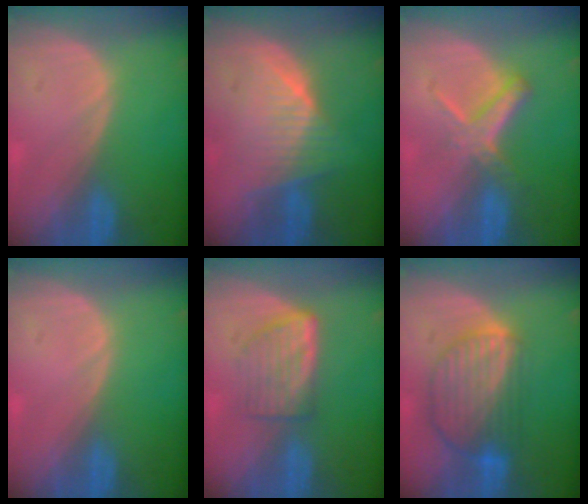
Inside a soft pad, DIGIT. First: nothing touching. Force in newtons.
{"total": 6.9, "press": 6.3, "slide": 2.7}
{"total": 5.6, "press": 5.1, "slide": 2.4}
{"total": 0.0}
{"total": 6.1, "press": 5.4, "slide": 2.7}
{"total": 9.1, "press": 7.8, "slide": 4.7}